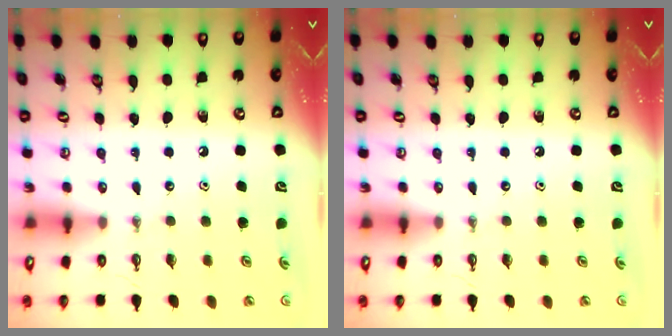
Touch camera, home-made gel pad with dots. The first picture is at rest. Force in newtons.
{"total": 0.0}